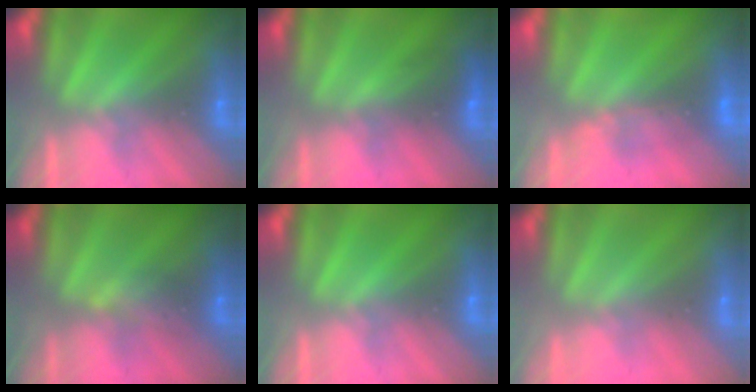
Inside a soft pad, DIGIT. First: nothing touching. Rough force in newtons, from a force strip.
{"total": 2.6}
{"total": 3.0}
{"total": 2.3}
{"total": 0.0}
{"total": 2.8}